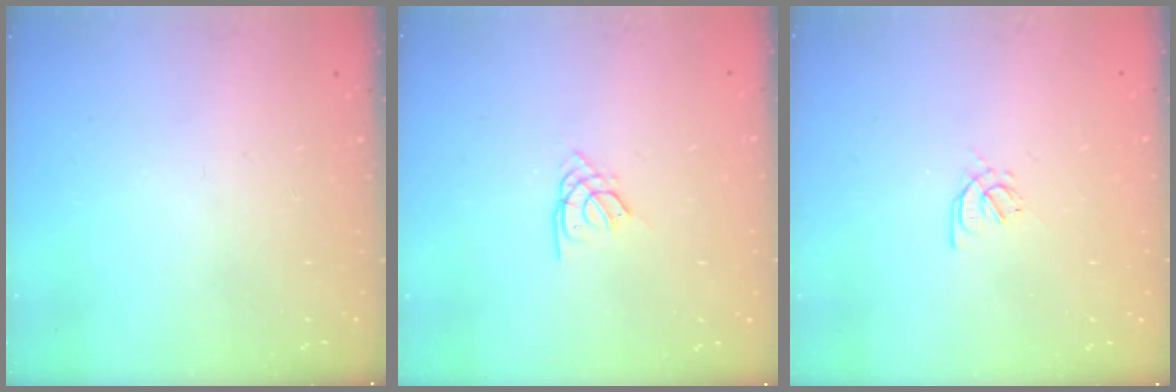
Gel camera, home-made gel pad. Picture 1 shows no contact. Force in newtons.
{"total": 2.3, "press": 2.3, "slide": 0.5}
{"total": 2.4, "press": 2.4, "slide": 0.6}